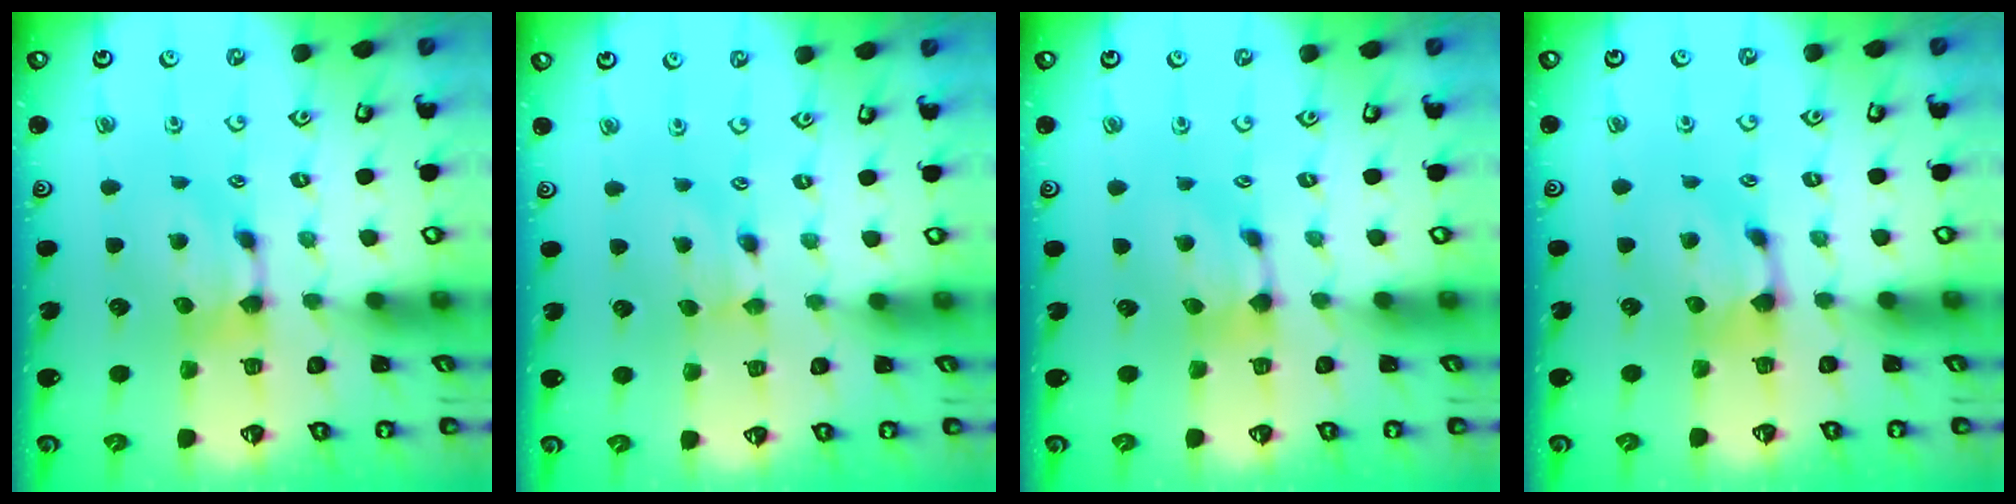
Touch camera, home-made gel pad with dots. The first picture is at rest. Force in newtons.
{"total": 0.0}
{"total": 0.7, "press": 0.4, "slide": 0.6}
{"total": 0.9, "press": 0.6, "slide": 0.7}